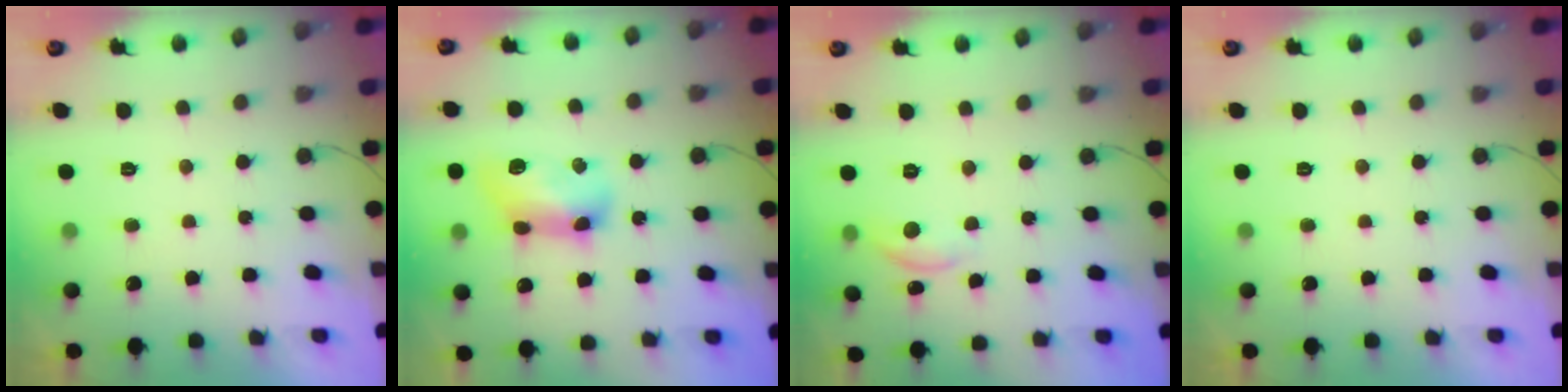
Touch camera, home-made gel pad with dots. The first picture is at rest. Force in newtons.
{"total": 12.5, "press": 12.5, "slide": 0.4}
{"total": 5.6, "press": 5.6, "slide": 0.6}
{"total": 0.0}